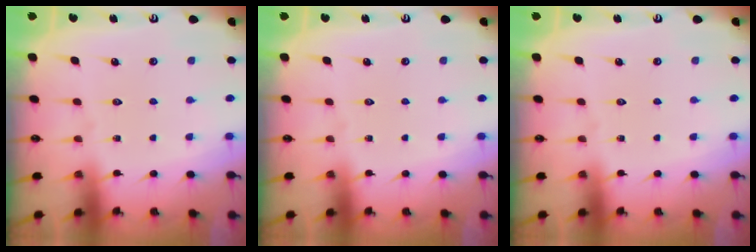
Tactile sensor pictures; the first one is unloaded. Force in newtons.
{"total": 0.0}
{"total": 0.0}